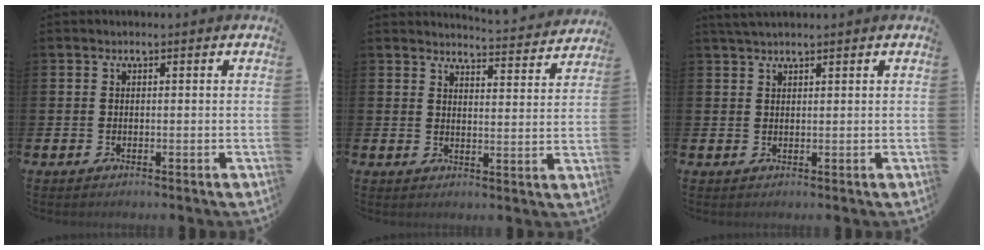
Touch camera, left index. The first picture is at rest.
{"total": 4.7, "force": [4.7, 0.0, 0.5], "torque": [-0.005, -0.038, 0.079]}
{"total": 1.9, "force": [1.7, 0.3, 0.7], "torque": [-0.011, 0.001, 0.031]}